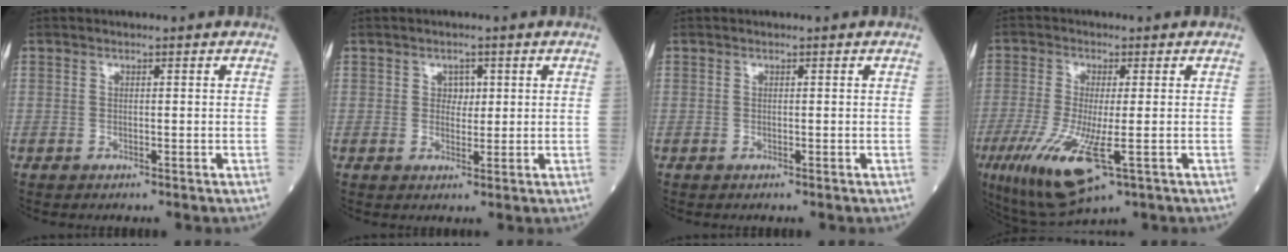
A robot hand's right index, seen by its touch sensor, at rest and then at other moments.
{"total": 2.1, "force": [0.8, 1.5, 1.2], "torque": [-0.012, -0.001, 0.012]}
{"total": 0.0}
{"total": 11.5, "force": [-4.2, 2.3, 10.5], "torque": [-0.214, -0.038, -0.065]}